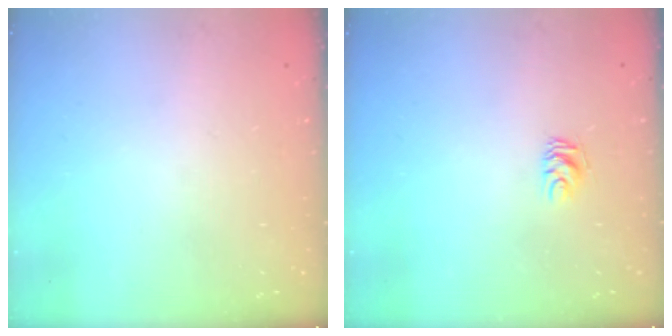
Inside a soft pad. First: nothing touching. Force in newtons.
{"total": 4.6, "press": 4.5, "slide": 0.5}